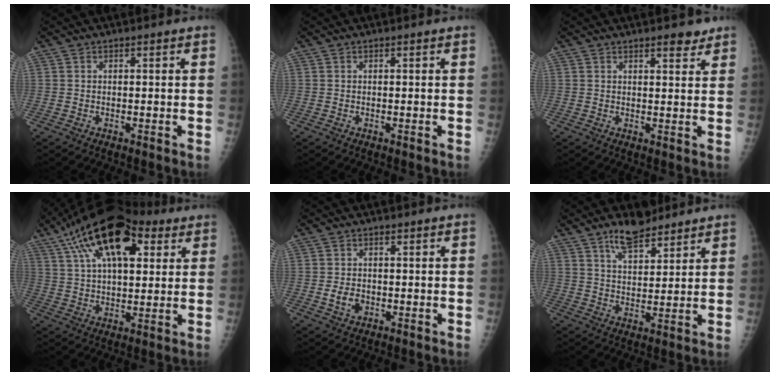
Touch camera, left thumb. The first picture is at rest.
{"total": 0.0}
{"total": 3.3, "force": [2.5, 1.1, 1.7], "torque": [-0.010, -0.015, 0.032]}
{"total": 20.7, "force": [9.9, 9.9, 15.2], "torque": [-0.249, 0.001, 0.165]}
{"total": 2.9, "force": [-0.4, 2.2, 1.9], "torque": [-0.026, 0.000, -0.003]}
{"total": 8.5, "force": [6.4, 3.4, 4.5], "torque": [-0.054, -0.039, 0.111]}